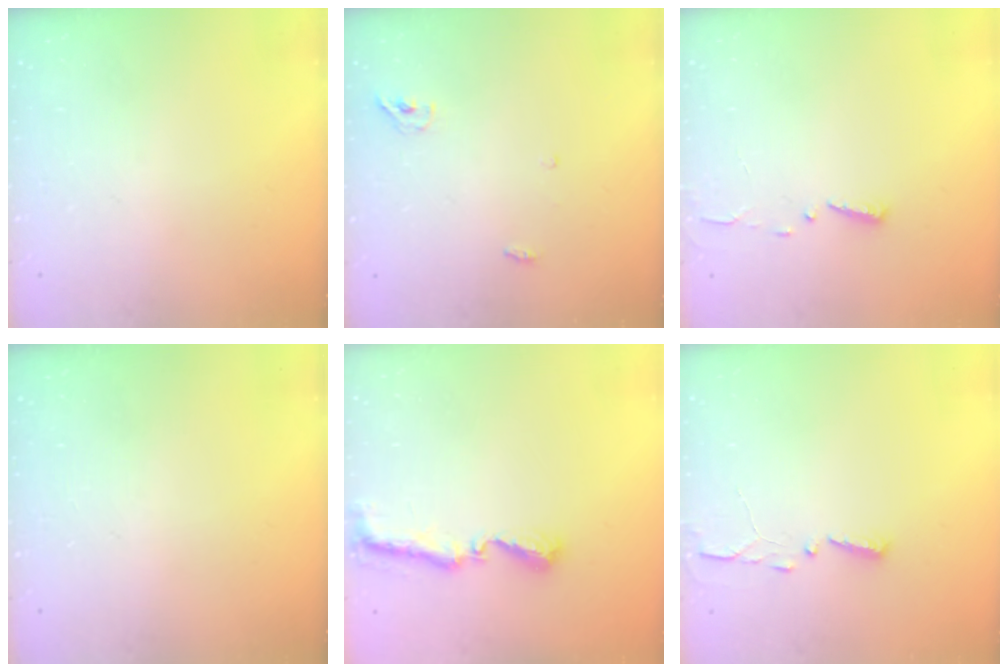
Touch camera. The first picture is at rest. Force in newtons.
{"total": 3.8, "press": 3.6, "slide": 1.3}
{"total": 3.0, "press": 2.9, "slide": 0.3}
{"total": 0.0}
{"total": 8.1, "press": 8.1, "slide": 0.5}
{"total": 2.9, "press": 2.9, "slide": 0.4}